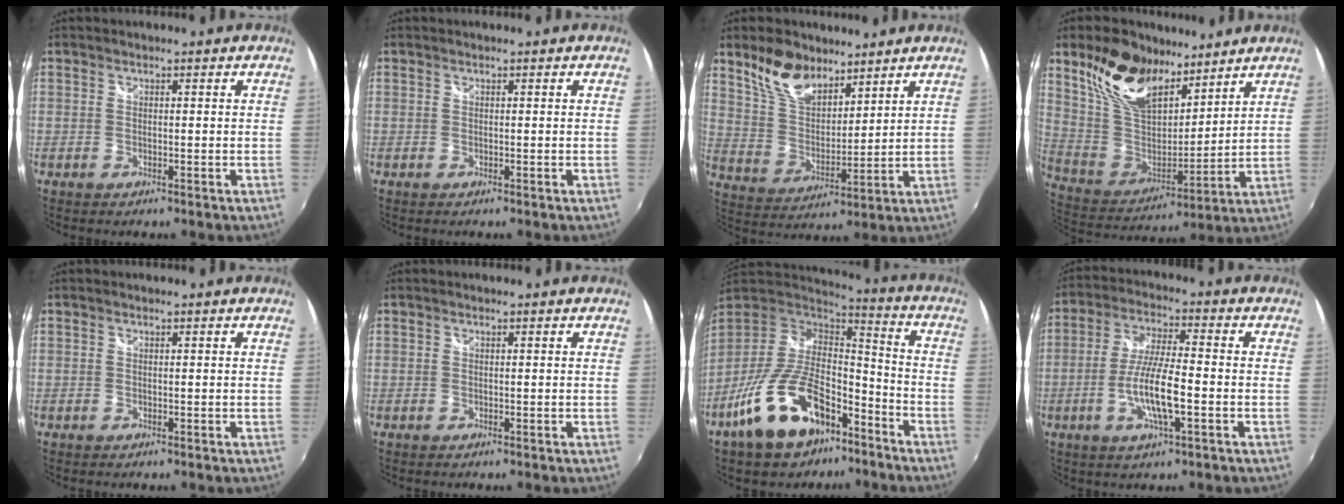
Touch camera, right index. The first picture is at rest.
{"total": 0.0}
{"total": 11.4, "force": [8.2, 5.8, 5.4], "torque": [-0.105, 0.011, 0.162]}
{"total": 19.2, "force": [12.4, 9.7, 10.8], "torque": [-0.233, 0.020, 0.243]}
{"total": 0.0}
{"total": 0.0}
{"total": 20.1, "force": [-12.1, 10.1, 12.6], "torque": [-0.254, 0.002, -0.195]}
{"total": 9.9, "force": [-3.0, 1.7, 9.3], "torque": [-0.185, -0.005, -0.057]}